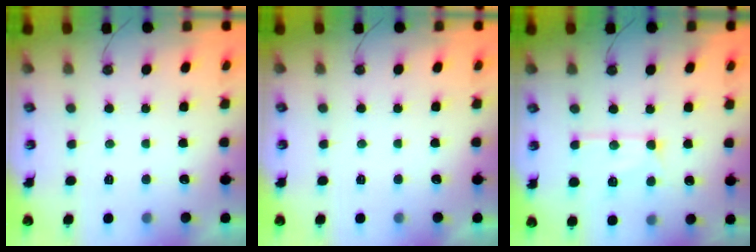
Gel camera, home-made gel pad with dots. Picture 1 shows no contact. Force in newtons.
{"total": 0.0}
{"total": 11.1, "press": 11.1, "slide": 0.8}